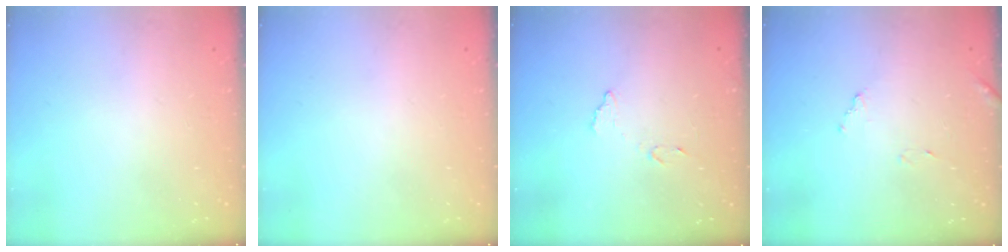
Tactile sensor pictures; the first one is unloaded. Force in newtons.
{"total": 0.0}
{"total": 7.9, "press": 7.9, "slide": 0.4}
{"total": 7.1, "press": 7.0, "slide": 0.4}